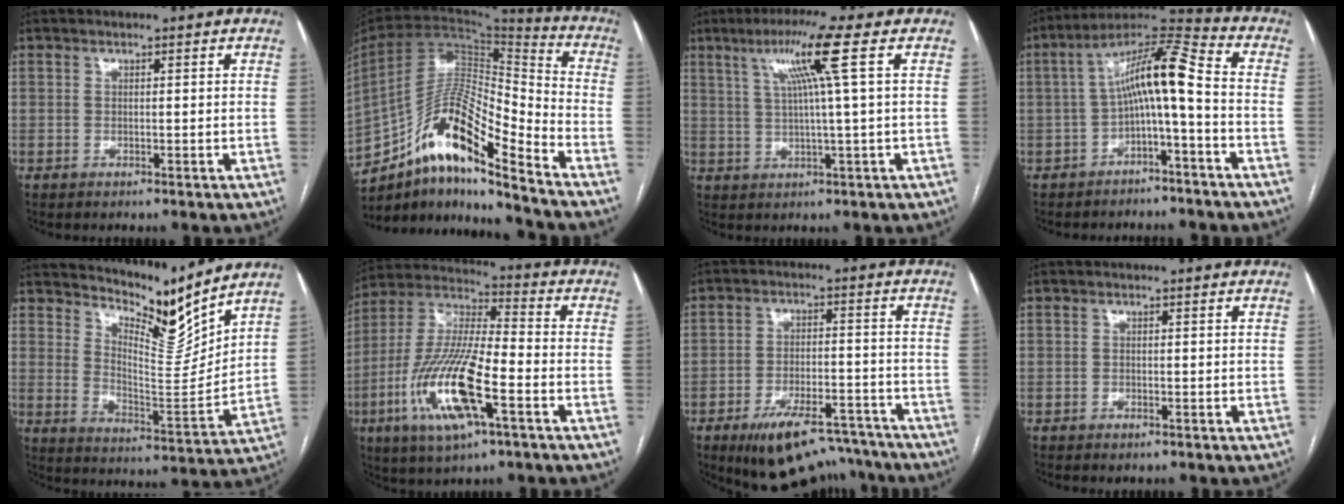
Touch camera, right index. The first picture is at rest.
{"total": 17.6, "force": [-11.9, 2.5, 12.8], "torque": [-0.242, 0.022, -0.211]}
{"total": 8.4, "force": [3.2, -1.9, 7.6], "torque": [-0.136, 0.010, 0.060]}
{"total": 10.7, "force": [-1.7, 1.2, 10.5], "torque": [-0.176, 0.046, -0.031]}
{"total": 10.0, "force": [9.6, 0.5, 2.6], "torque": [-0.050, -0.038, 0.163]}
{"total": 17.7, "force": [-6.5, 3.8, 16.1], "torque": [-0.339, -0.013, -0.117]}
{"total": 14.5, "force": [-12.0, 3.7, 7.2], "torque": [-0.116, 0.011, -0.190]}
{"total": 0.9, "force": [-0.6, 0.5, 0.4], "torque": [-0.006, 0.001, -0.005]}